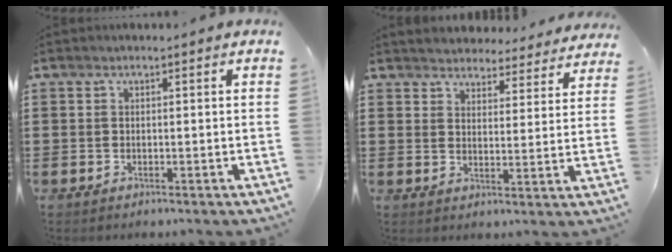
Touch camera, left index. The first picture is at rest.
{"total": 4.0, "force": [4.0, 0.2, -0.3], "torque": [-0.008, -0.029, 0.067]}